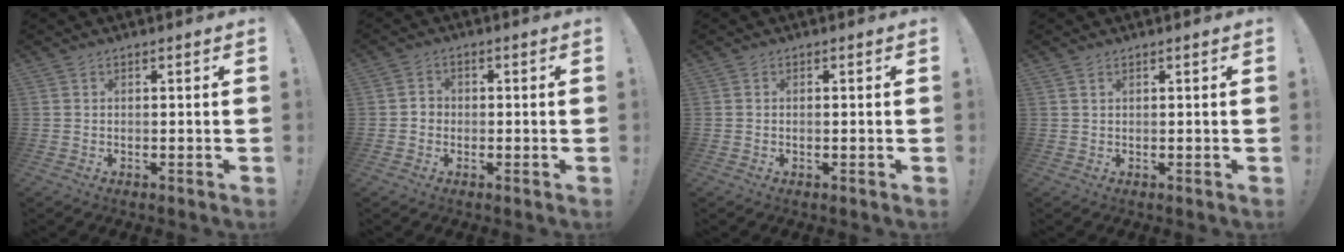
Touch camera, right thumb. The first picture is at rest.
{"total": 2.8, "force": [-1.1, 2.3, 1.2], "torque": [-0.018, 0.010, -0.020]}
{"total": 0.5, "force": [-0.3, 0.2, 0.4], "torque": [-0.002, -0.003, -0.006]}
{"total": 0.9, "force": [0.6, 0.4, 0.6], "torque": [-0.012, 0.001, 0.011]}